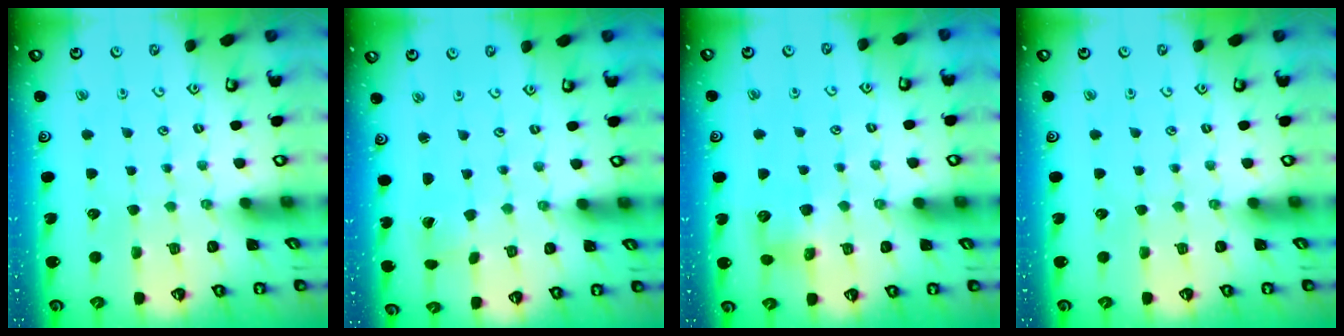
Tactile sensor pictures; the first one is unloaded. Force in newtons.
{"total": 1.0, "press": 1.0, "slide": 0.1}
{"total": 6.6, "press": 6.6, "slide": 0.8}
{"total": 0.0}